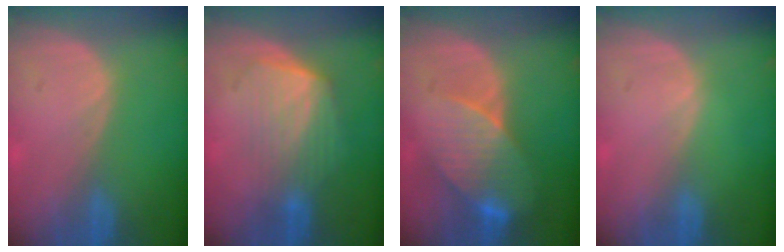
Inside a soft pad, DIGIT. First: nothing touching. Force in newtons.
{"total": 7.0, "press": 6.4, "slide": 2.8}
{"total": 8.3, "press": 7.6, "slide": 3.4}
{"total": 0.0}